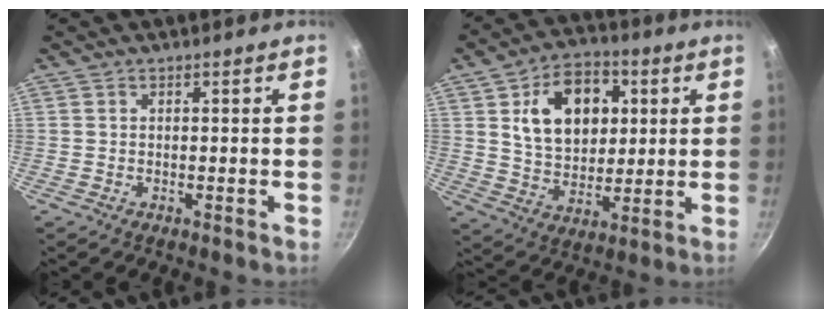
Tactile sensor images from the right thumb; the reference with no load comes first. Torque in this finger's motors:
{"motor_torque": [-0.72, 1.33, 0.37, 0.58, 0.28]}